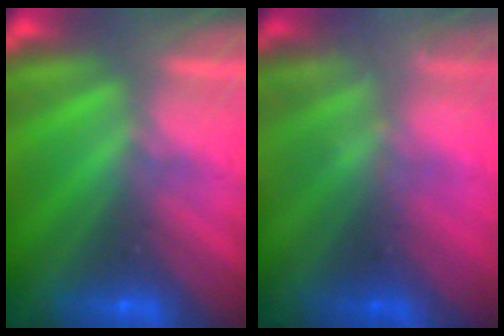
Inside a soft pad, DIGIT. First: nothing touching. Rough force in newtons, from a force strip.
{"total": 1.6}